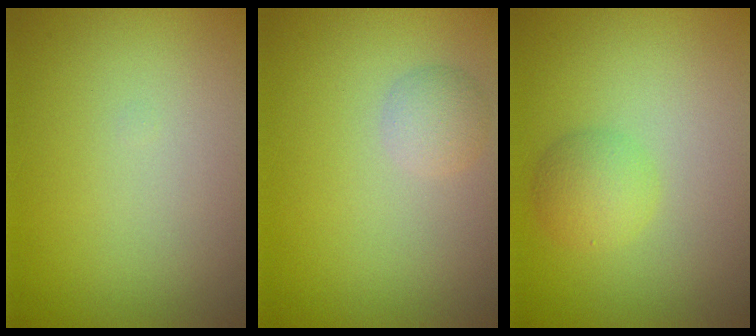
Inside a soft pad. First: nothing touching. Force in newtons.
{"total": 1.6, "press": 1.6, "slide": 0.0}
{"total": 2.3, "press": 2.3, "slide": 0.1}